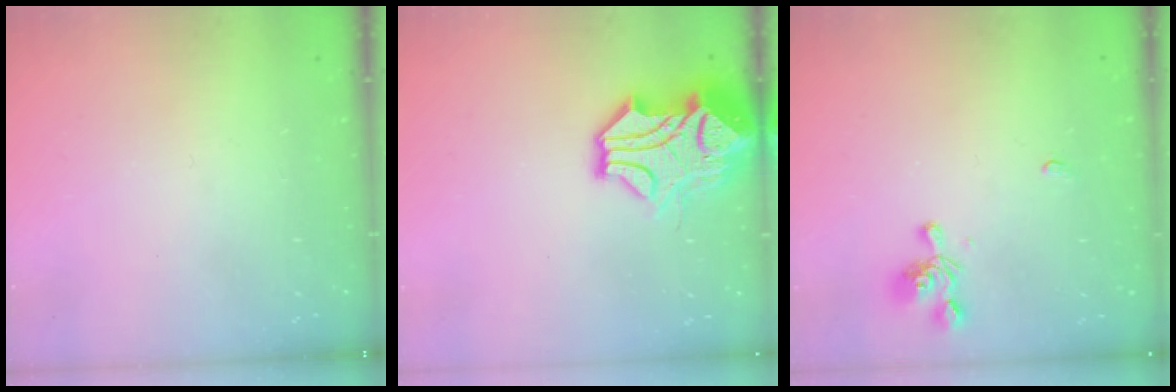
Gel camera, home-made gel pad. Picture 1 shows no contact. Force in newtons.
{"total": 11.1, "press": 10.9, "slide": 2.3}
{"total": 2.6, "press": 2.5, "slide": 0.4}